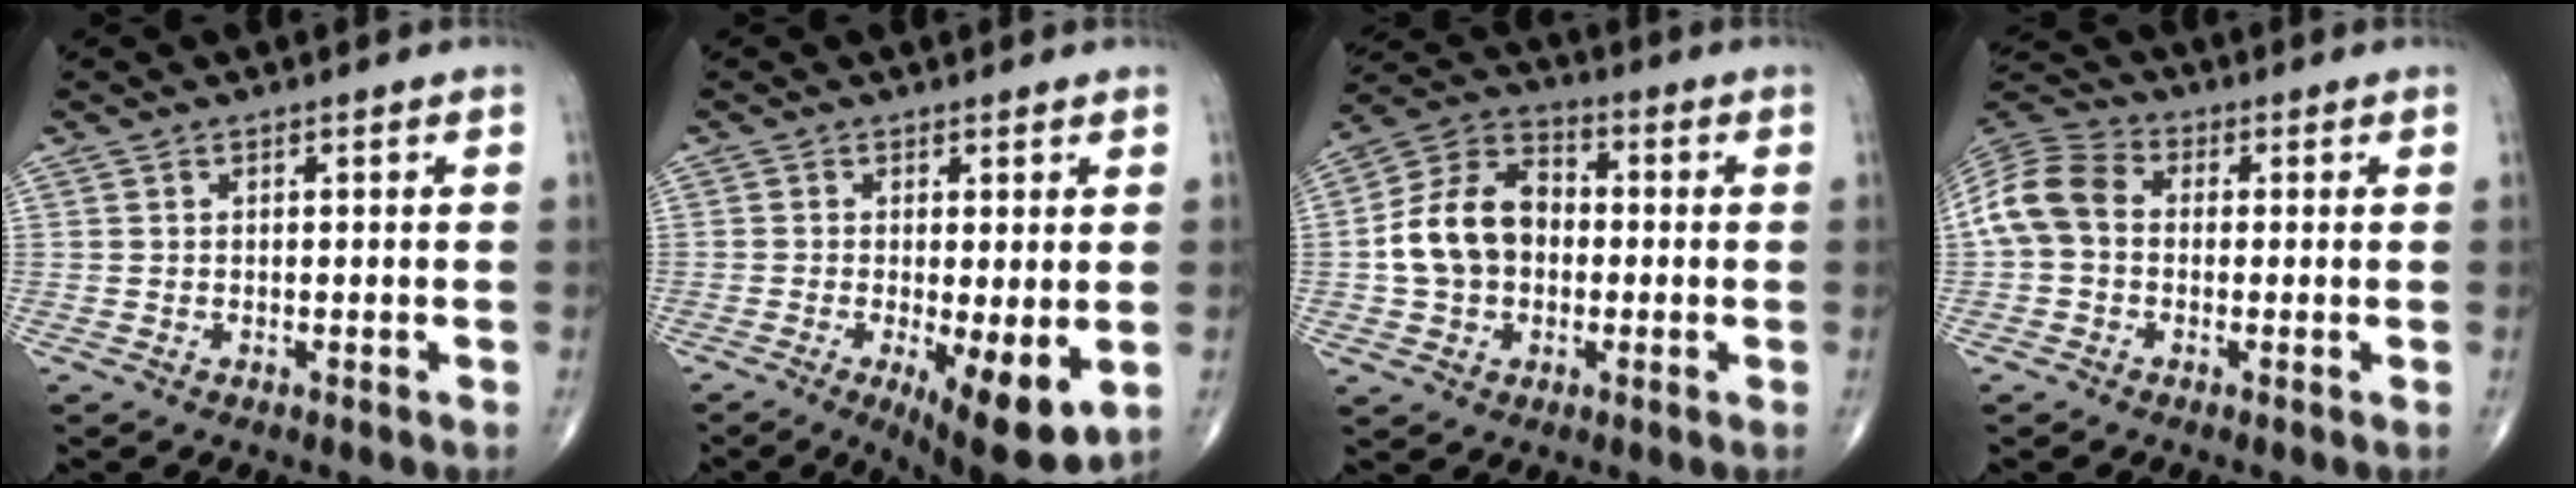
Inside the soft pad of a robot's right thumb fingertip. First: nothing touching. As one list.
[{"total": 10.3, "force": [-2.4, 3.2, 9.5], "torque": [-0.143, -0.026, -0.031]}, {"total": 13.0, "force": [-0.7, 9.8, 8.5], "torque": [-0.137, 0.035, -0.021]}, {"total": 9.6, "force": [-0.2, 7.3, 6.2], "torque": [-0.123, 0.029, -0.018]}]